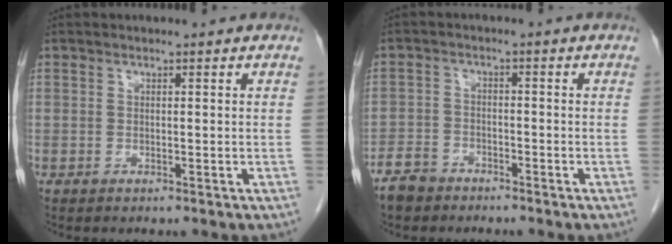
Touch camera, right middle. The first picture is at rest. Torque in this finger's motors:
{"motor_torque": [0.15, -0.17, 0.02, 0.00]}